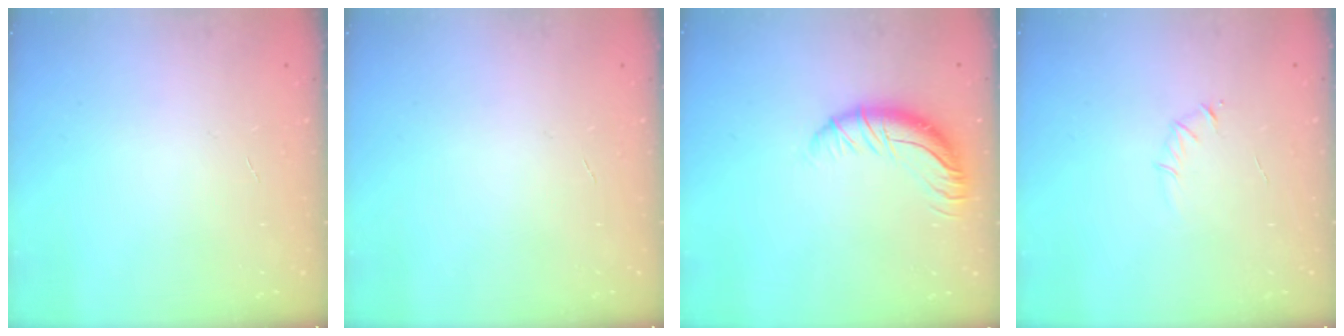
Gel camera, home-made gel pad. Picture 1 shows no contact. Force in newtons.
{"total": 0.0}
{"total": 12.2, "press": 12.1, "slide": 1.2}
{"total": 2.7, "press": 2.6, "slide": 0.8}